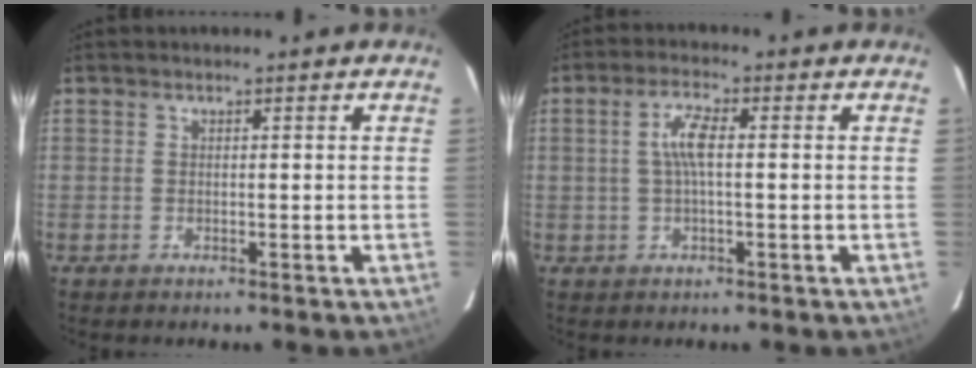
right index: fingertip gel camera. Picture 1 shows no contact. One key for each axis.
{"total": 4.5, "fx": 0.3, "fy": 1.0, "fz": 4.4, "tx": -0.085, "ty": 0.007, "tz": 0.006}